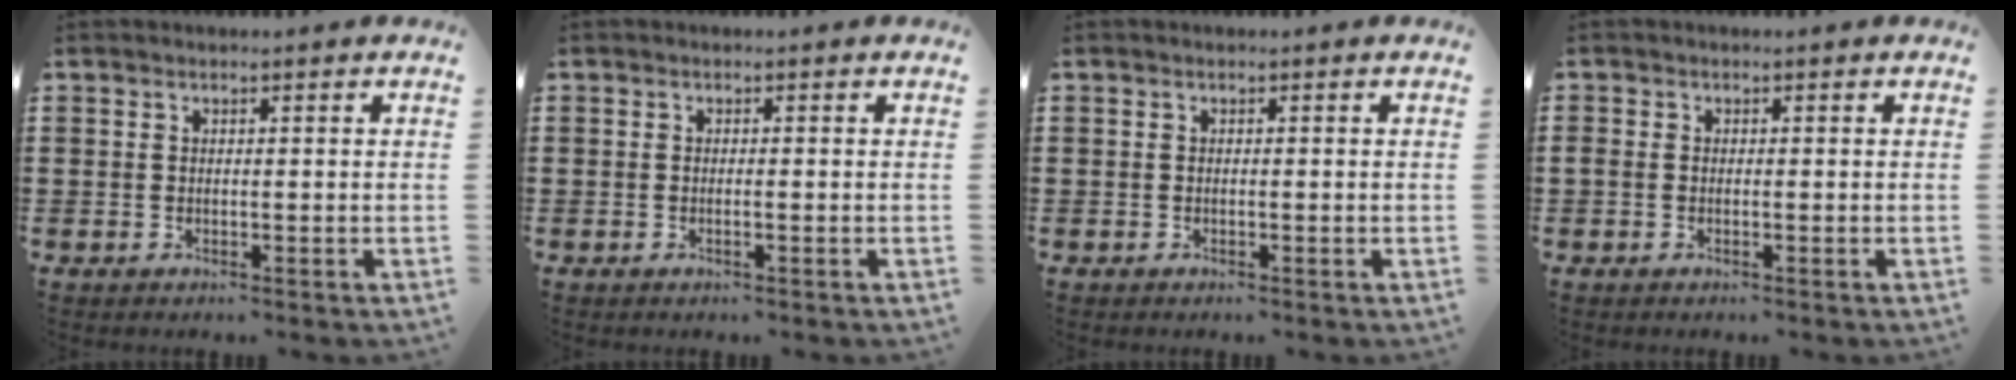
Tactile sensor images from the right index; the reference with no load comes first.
{"total": 0.5, "force": [-0.3, 0.0, 0.4], "torque": [-0.008, -0.002, -0.005]}
{"total": 0.0}
{"total": 0.6, "force": [-0.4, 0.3, 0.3], "torque": [-0.009, -0.003, -0.006]}